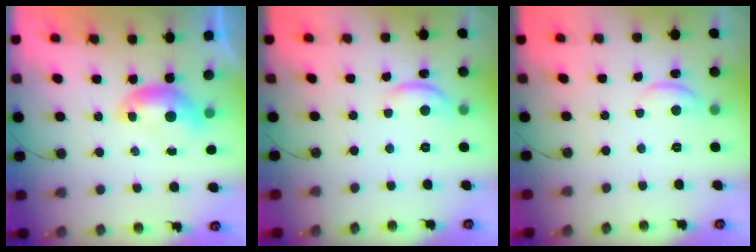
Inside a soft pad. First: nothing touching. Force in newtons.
{"total": 2.7, "press": 2.7, "slide": 0.4}
{"total": 2.2, "press": 2.1, "slide": 0.5}